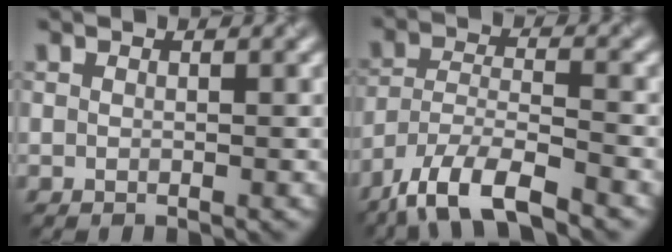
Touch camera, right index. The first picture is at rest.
{"total": 8.2, "force": [-6.1, 2.4, 4.8], "torque": [-0.086, -0.005, -0.121]}